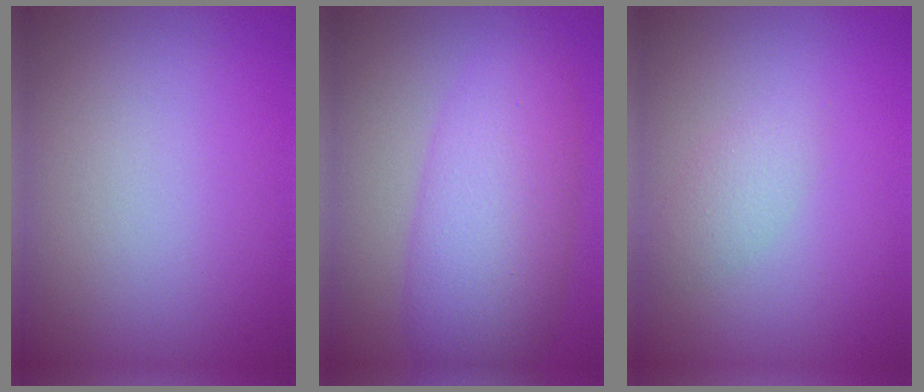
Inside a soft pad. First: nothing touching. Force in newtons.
{"total": 7.5, "press": 7.5, "slide": 0.0}
{"total": 1.6, "press": 1.6, "slide": 0.1}